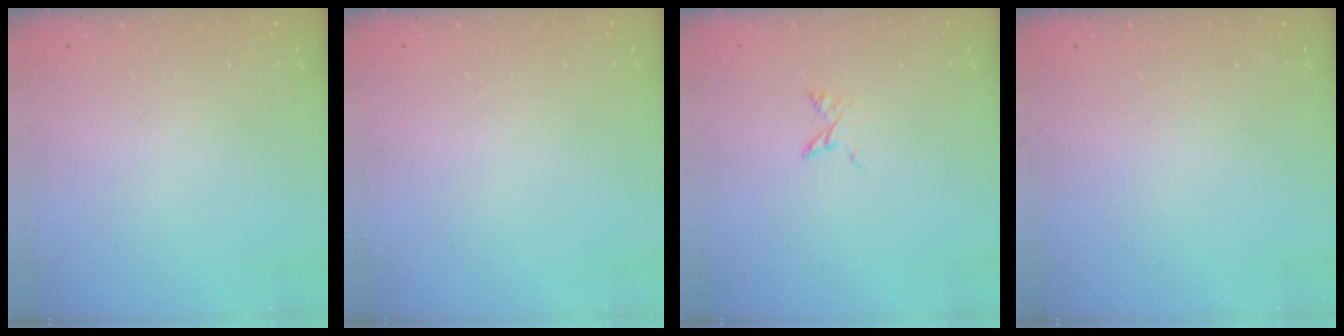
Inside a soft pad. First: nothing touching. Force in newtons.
{"total": 0.0}
{"total": 3.6, "press": 3.5, "slide": 0.5}
{"total": 0.0}